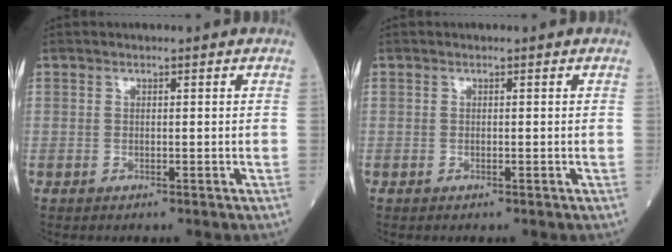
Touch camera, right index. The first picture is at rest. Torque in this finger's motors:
{"motor_torque": [0.07, 0.09, 0.04, 0.00]}